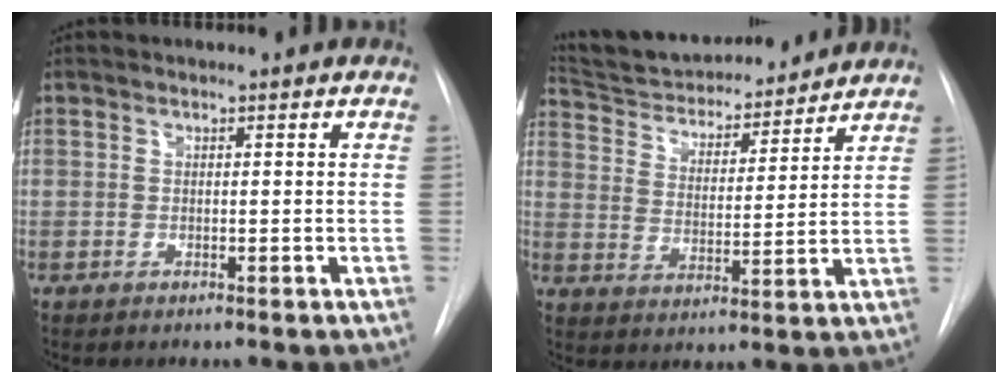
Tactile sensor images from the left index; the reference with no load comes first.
{"total": 16.6, "force": [15.6, 3.8, 4.4], "torque": [-0.069, 0.009, 0.247]}